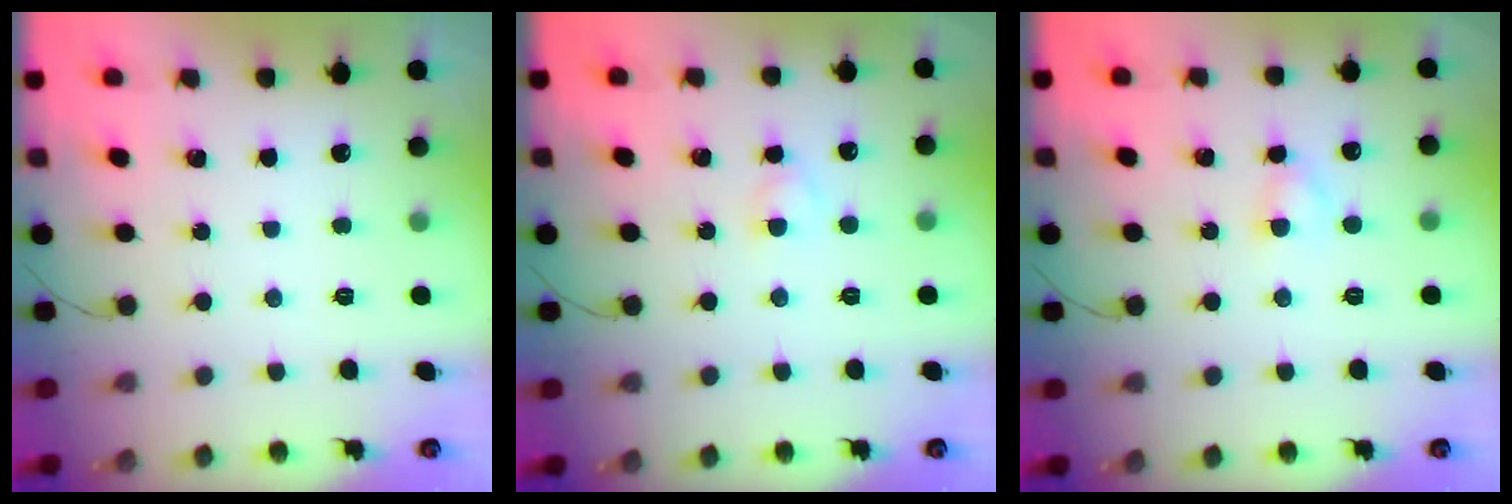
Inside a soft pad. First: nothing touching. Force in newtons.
{"total": 2.5, "press": 2.3, "slide": 1.1}
{"total": 2.6, "press": 2.3, "slide": 1.2}